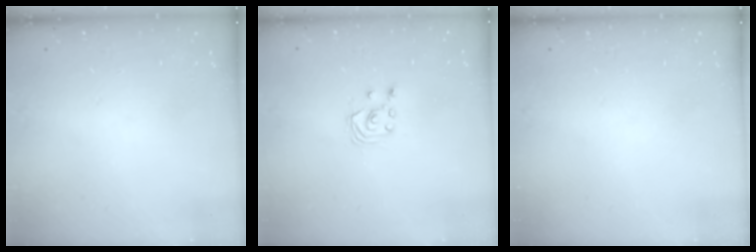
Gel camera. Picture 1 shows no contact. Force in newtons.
{"total": 2.9, "press": 2.8, "slide": 0.3}
{"total": 0.0}